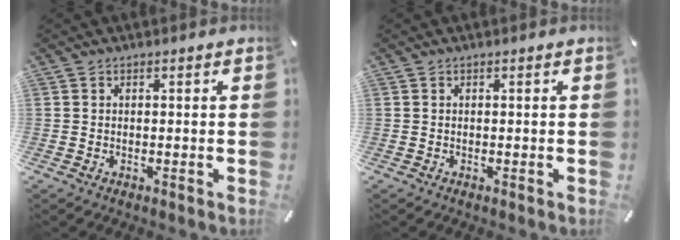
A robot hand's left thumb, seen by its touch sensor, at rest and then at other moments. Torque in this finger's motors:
{"motor_torque": [-0.07, -0.06, 0.03, -0.04, 0.00]}